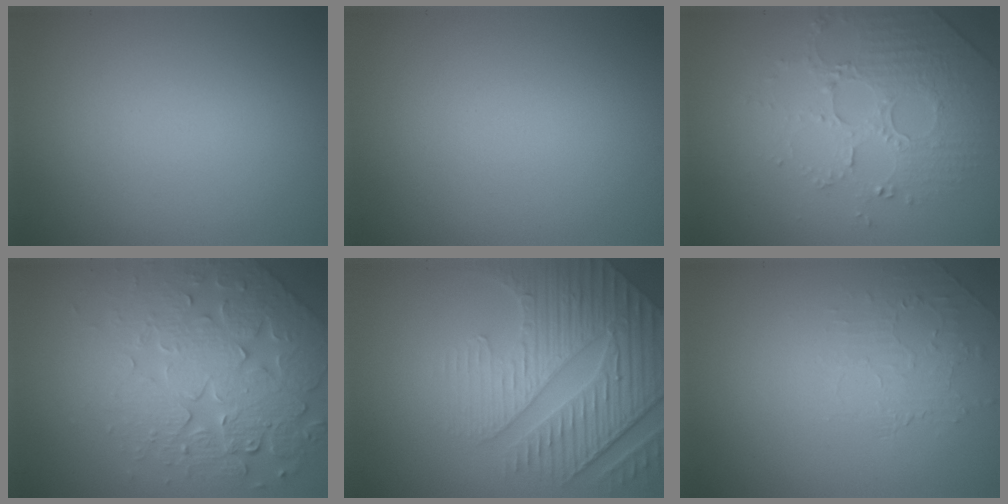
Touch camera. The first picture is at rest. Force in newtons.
{"total": 0.0}
{"total": 5.0, "press": 3.6, "slide": 3.4}
{"total": 7.8, "press": 5.7, "slide": 5.4}
{"total": 7.6, "press": 5.7, "slide": 5.1}
{"total": 1.9, "press": 0.3, "slide": 1.9}